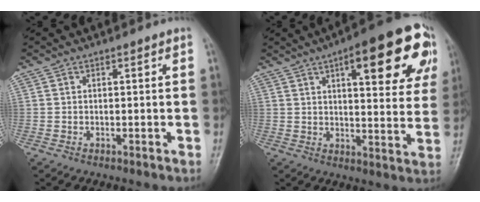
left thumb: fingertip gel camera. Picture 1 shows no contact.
{"total": 21.0, "force": [9.2, 6.9, 17.5], "torque": [-0.197, -0.009, 0.116]}